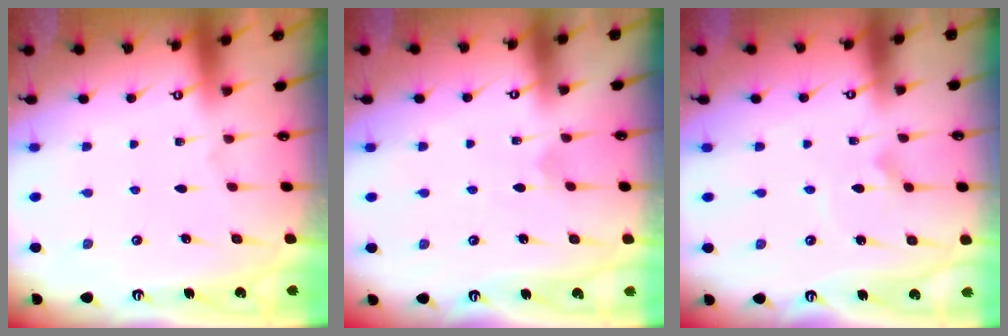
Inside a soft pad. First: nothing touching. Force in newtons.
{"total": 3.3, "press": 3.3, "slide": 0.2}
{"total": 2.0, "press": 2.0, "slide": 0.1}